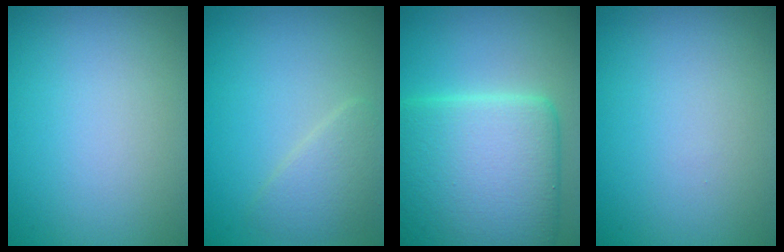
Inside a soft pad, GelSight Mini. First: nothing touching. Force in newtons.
{"total": 2.4, "press": 2.4, "slide": 0.1}
{"total": 12.5, "press": 12.5, "slide": 0.2}
{"total": 0.0}